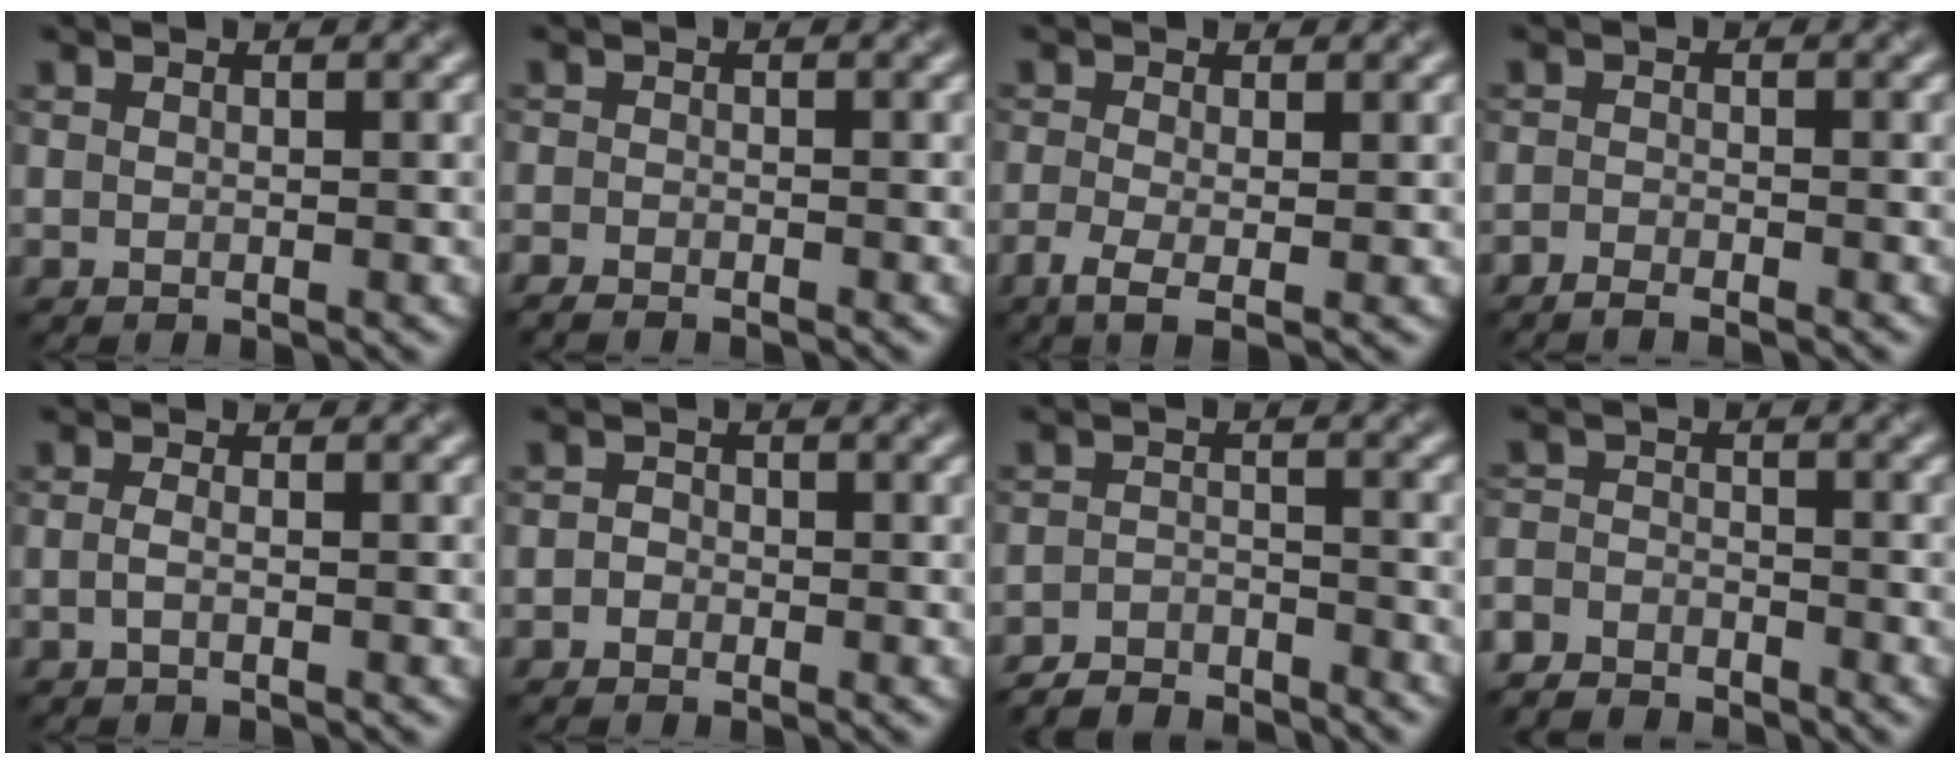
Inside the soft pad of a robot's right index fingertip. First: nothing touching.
{"total": 1.5, "force": [-1.5, 0.0, 0.3], "torque": [-0.005, -0.002, -0.031]}
{"total": 2.8, "force": [-0.9, 0.9, 2.5], "torque": [-0.062, -0.007, -0.020]}
{"total": 1.5, "force": [-1.4, 0.0, 0.6], "torque": [-0.014, -0.002, -0.032]}
{"total": 0.9, "force": [-0.4, 0.1, 0.8], "torque": [-0.024, 0.002, -0.010]}
{"total": 0.8, "force": [-0.5, 0.7, 0.1], "torque": [0.005, 0.003, -0.014]}
{"total": 4.1, "force": [-4.0, 0.7, 0.7], "torque": [-0.013, -0.002, -0.079]}
{"total": 4.1, "force": [-3.9, 1.1, 0.6], "torque": [-0.005, -0.008, -0.081]}